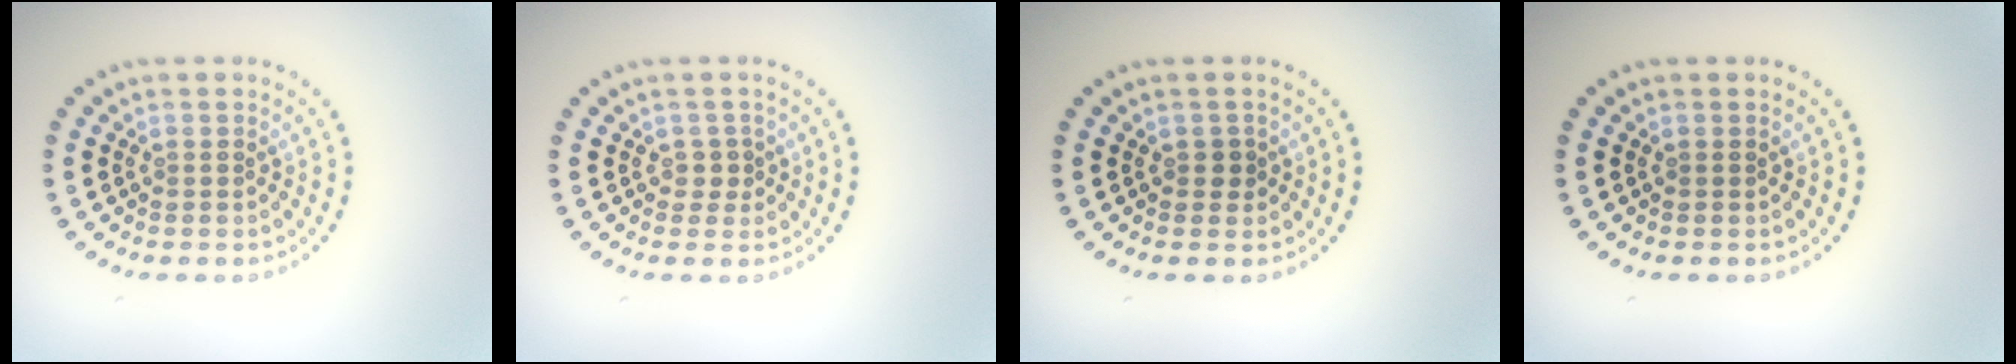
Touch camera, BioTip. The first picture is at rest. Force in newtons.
{"total": 1.2, "press": 1.0, "slide": 0.7}
{"total": 0.8, "press": 0.7, "slide": 0.4}
{"total": 0.0}